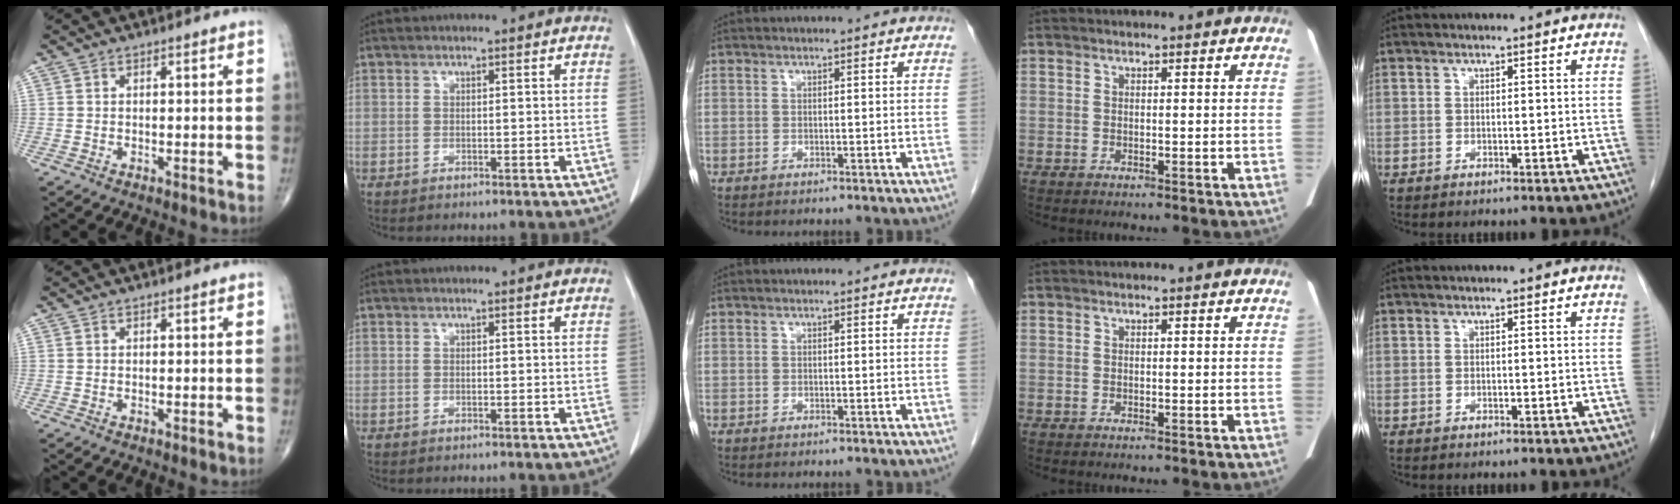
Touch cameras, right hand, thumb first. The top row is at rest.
{}